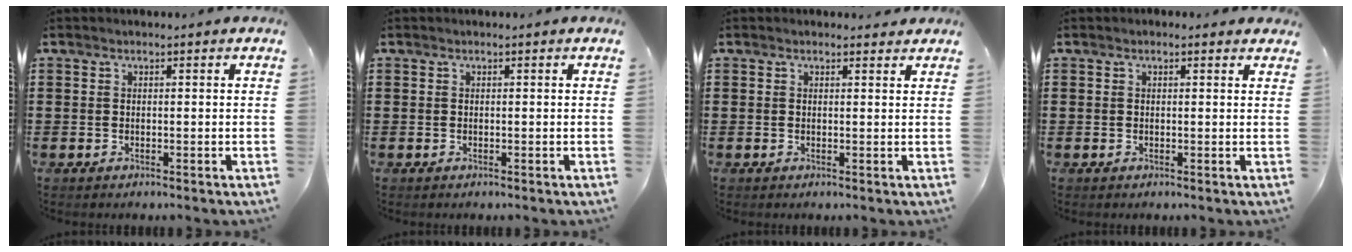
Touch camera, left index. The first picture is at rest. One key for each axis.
{"total": 0.0}
{"total": 0.9, "fx": 0.8, "fy": 0.3, "fz": 0.2, "tx": -0.006, "ty": 0.002, "tz": 0.016}
{"total": 1.0, "fx": 0.3, "fy": 0.9, "fz": 0.1, "tx": -0.006, "ty": 0.006, "tz": 0.006}